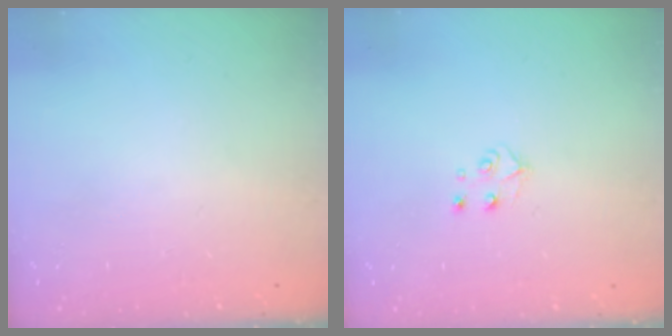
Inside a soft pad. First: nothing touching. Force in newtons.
{"total": 4.1, "press": 4.0, "slide": 0.5}